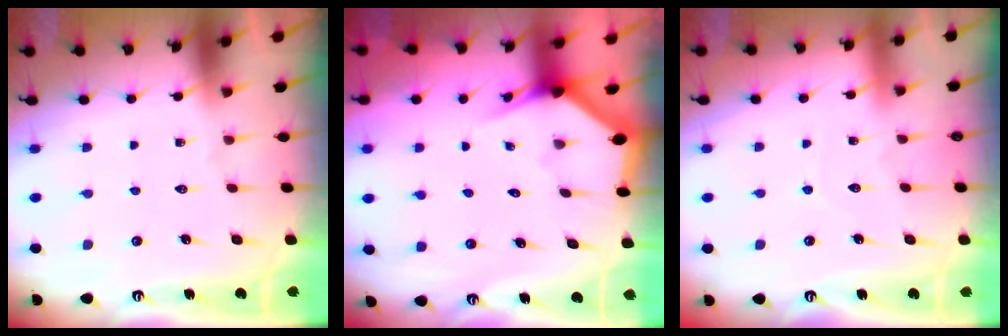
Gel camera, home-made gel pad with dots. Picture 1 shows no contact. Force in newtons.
{"total": 2.8, "press": 2.8, "slide": 0.2}
{"total": 2.7, "press": 2.7, "slide": 0.2}